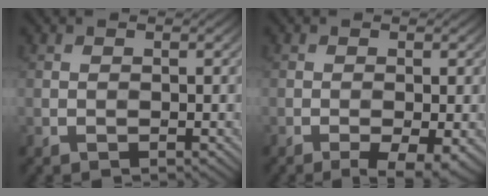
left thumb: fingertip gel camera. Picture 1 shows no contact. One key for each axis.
{"total": 3.7, "fx": -1.9, "fy": 0.9, "fz": 3.1, "tx": -0.050, "ty": -0.002, "tz": -0.024}